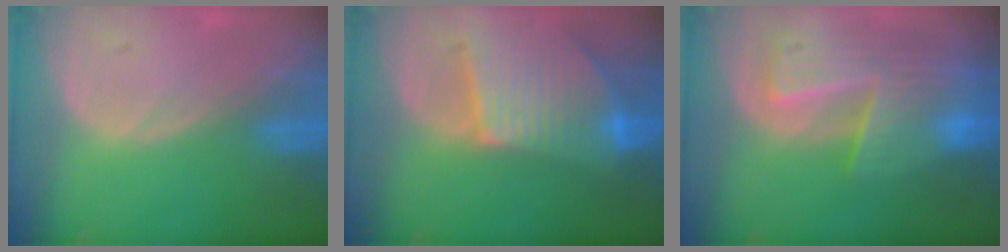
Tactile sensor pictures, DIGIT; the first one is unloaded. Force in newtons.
{"total": 9.5, "press": 8.3, "slide": 4.6}
{"total": 10.0, "press": 8.6, "slide": 5.0}